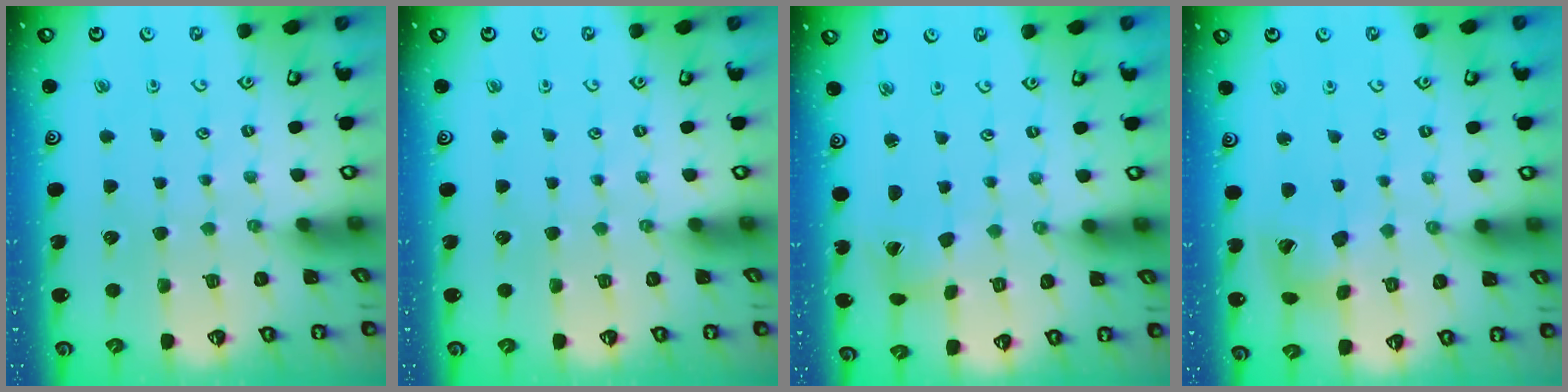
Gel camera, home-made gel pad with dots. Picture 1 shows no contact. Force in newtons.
{"total": 0.0}
{"total": 2.5, "press": 2.5, "slide": 0.4}
{"total": 11.9, "press": 11.8, "slide": 1.4}